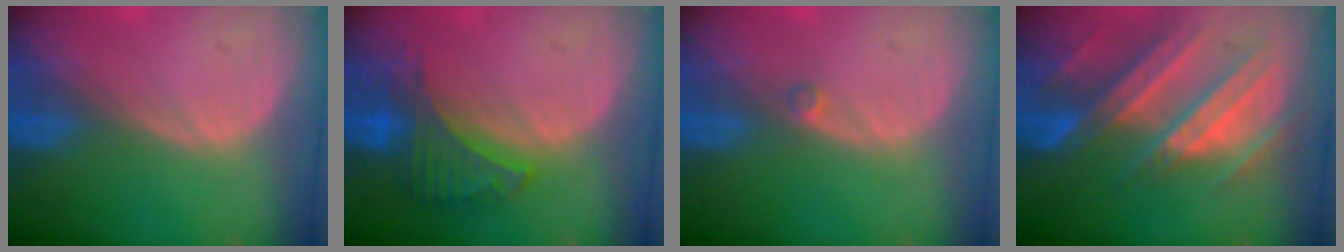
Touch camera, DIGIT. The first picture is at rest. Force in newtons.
{"total": 6.5, "press": 6.1, "slide": 2.3}
{"total": 1.0, "press": 0.8, "slide": 0.5}
{"total": 11.1, "press": 9.9, "slide": 5.1}